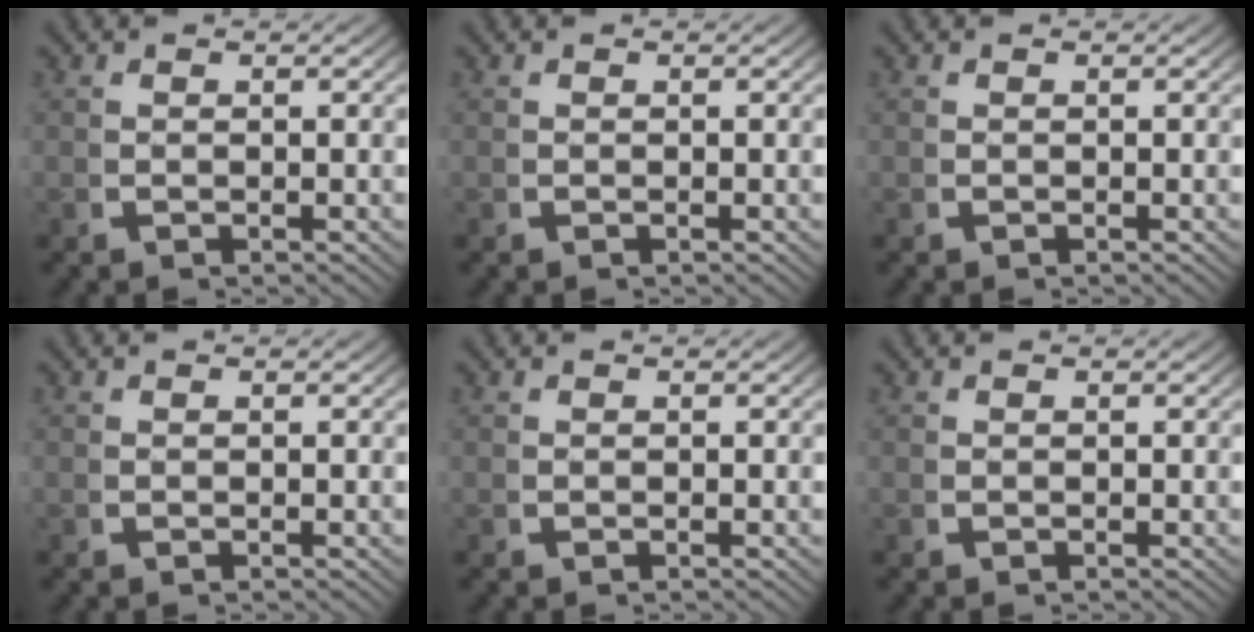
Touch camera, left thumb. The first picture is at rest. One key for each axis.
{"total": 0.0}
{"total": 0.0}
{"total": 0.0}
{"total": 0.0}
{"total": 0.0}